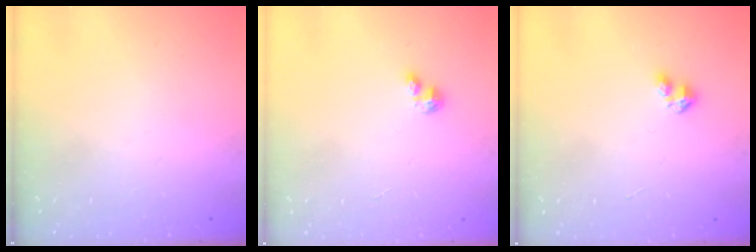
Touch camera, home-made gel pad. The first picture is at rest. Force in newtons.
{"total": 2.1, "press": 2.1, "slide": 0.2}
{"total": 3.4, "press": 3.4, "slide": 0.4}